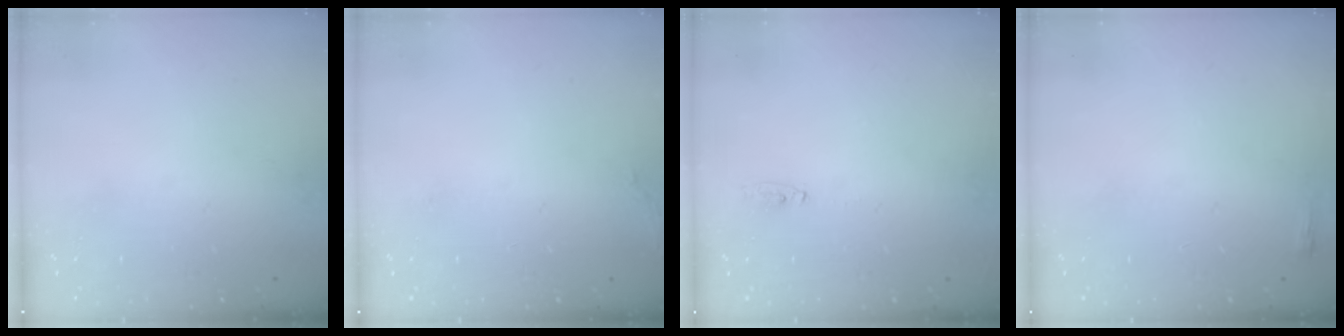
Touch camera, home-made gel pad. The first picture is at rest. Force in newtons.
{"total": 7.9, "press": 5.9, "slide": 5.3}
{"total": 15.9, "press": 4.3, "slide": 15.3}
{"total": 2.0, "press": 2.0, "slide": 0.5}